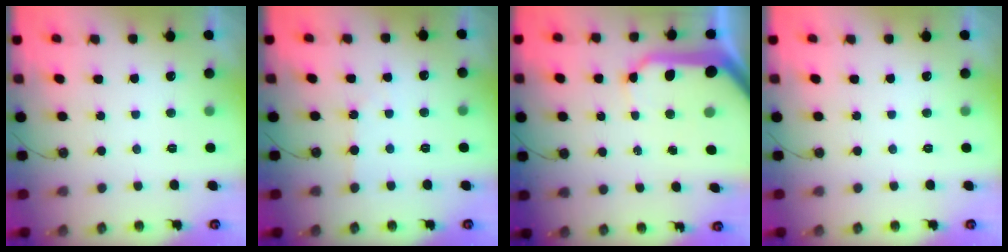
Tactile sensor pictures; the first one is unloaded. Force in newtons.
{"total": 2.3, "press": 2.2, "slide": 0.4}
{"total": 18.2, "press": 18.1, "slide": 2.2}
{"total": 0.0}